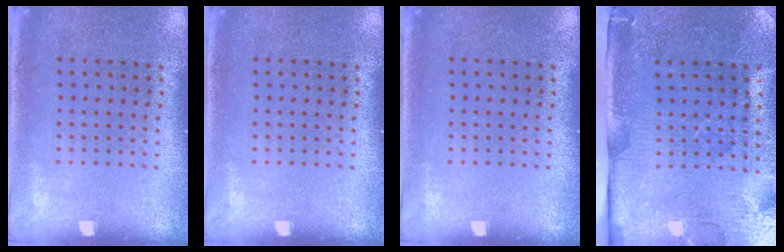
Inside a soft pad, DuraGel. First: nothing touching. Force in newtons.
{"total": 0.0}
{"total": 0.0}
{"total": 4.5, "press": 3.7, "slide": 2.5}